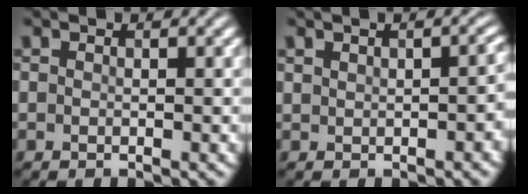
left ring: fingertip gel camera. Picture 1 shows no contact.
{"total": 2.8, "force": [0.7, 1.5, 2.3], "torque": [-0.026, 0.005, 0.020]}